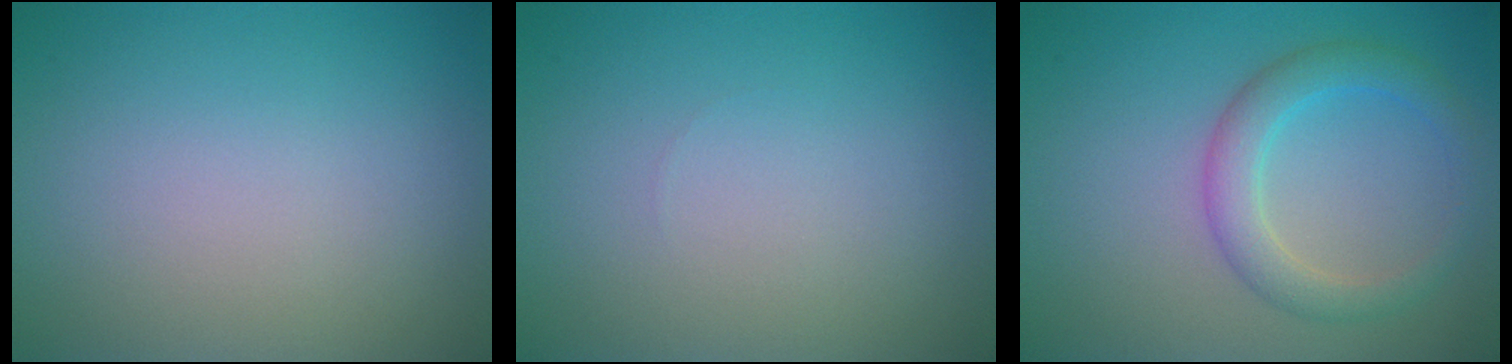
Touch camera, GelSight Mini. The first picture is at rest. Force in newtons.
{"total": 0.0}
{"total": 3.4, "press": 3.3, "slide": 0.3}